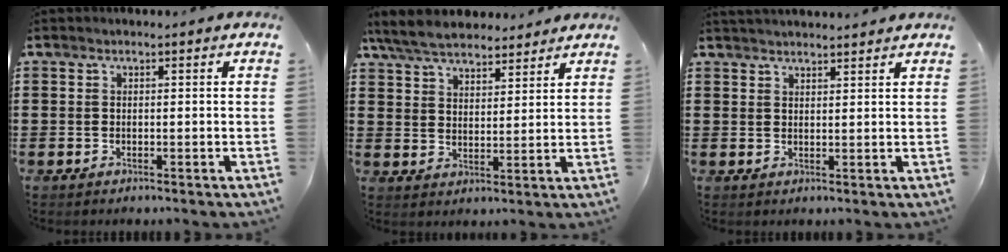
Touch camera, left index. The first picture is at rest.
{"total": 6.3, "force": [5.7, 2.2, 1.6], "torque": [-0.055, -0.011, 0.107]}
{"total": 1.8, "force": [1.8, 0.1, -0.2], "torque": [-0.001, -0.002, 0.036]}